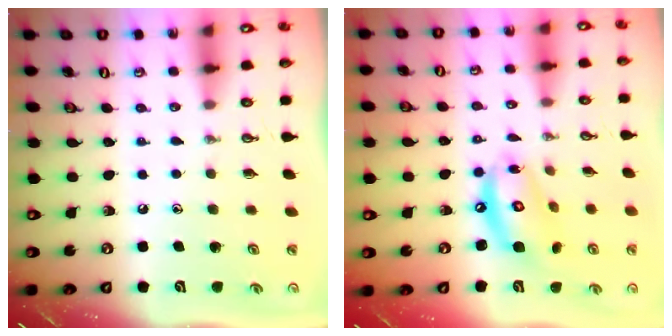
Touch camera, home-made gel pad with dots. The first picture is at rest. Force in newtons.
{"total": 12.6, "press": 12.6, "slide": 1.1}